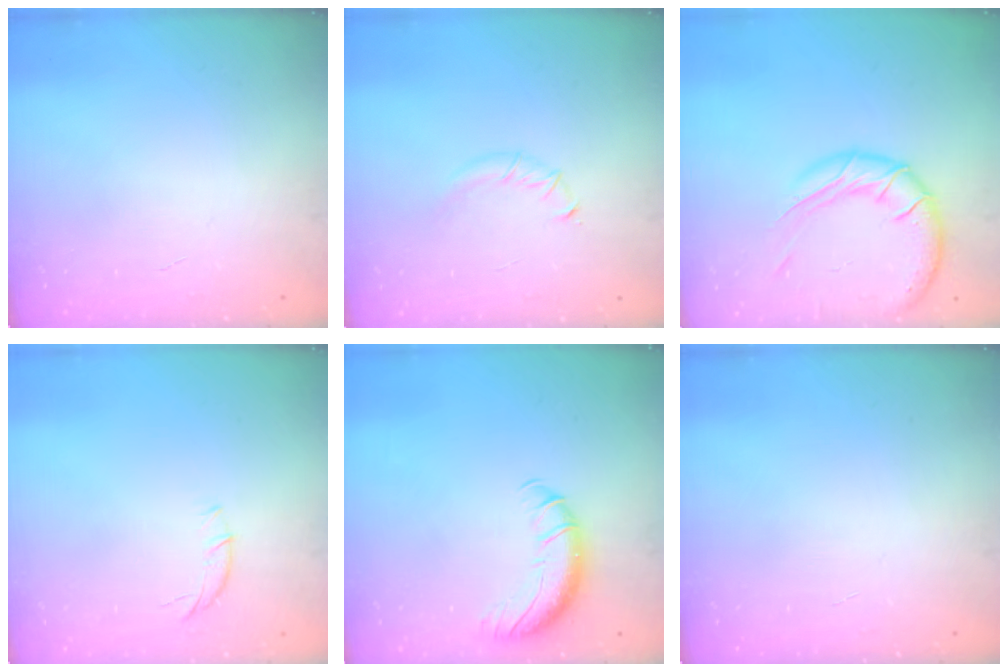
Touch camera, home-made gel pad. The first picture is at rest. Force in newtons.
{"total": 3.2, "press": 3.1, "slide": 0.9}
{"total": 16.9, "press": 16.6, "slide": 3.2}
{"total": 5.8, "press": 5.7, "slide": 1.2}
{"total": 8.8, "press": 8.6, "slide": 1.6}
{"total": 0.0}